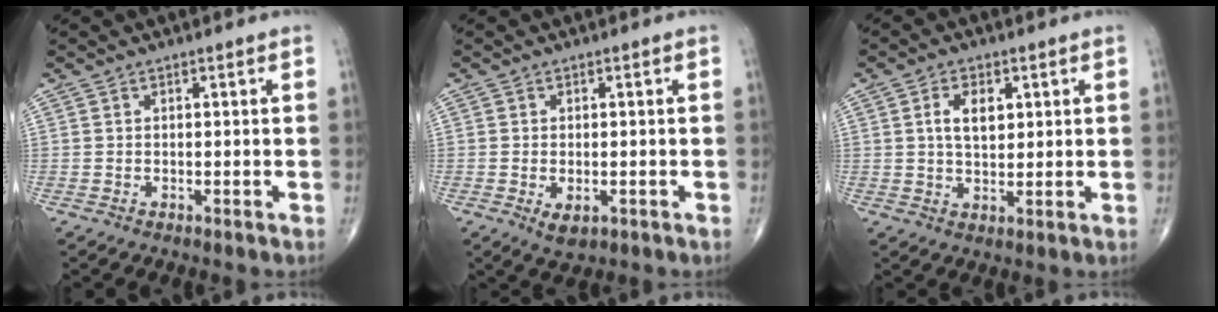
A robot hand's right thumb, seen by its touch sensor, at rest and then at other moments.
{"total": 3.1, "force": [-1.0, 1.7, 2.3], "torque": [-0.034, -0.002, -0.009]}
{"total": 5.7, "force": [1.7, 3.2, 4.4], "torque": [-0.062, -0.007, 0.029]}